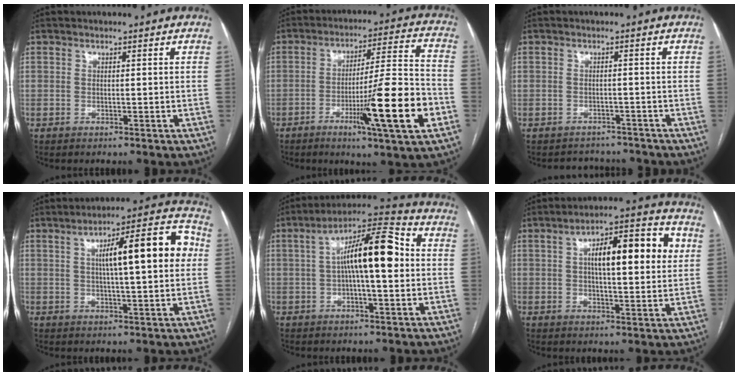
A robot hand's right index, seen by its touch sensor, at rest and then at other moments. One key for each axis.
{"total": 16.0, "fx": -5.9, "fy": -0.2, "fz": 14.9, "tx": -0.237, "ty": -0.012, "tz": -0.091}
{"total": 4.4, "fx": -3.9, "fy": 1.9, "fz": -0.9, "tx": 0.013, "ty": 0.019, "tz": -0.050}
{"total": 14.1, "fx": 2.5, "fy": 2.3, "fz": 13.7, "tx": -0.199, "ty": 0.038, "tz": 0.036}
{"total": 13.3, "fx": 1.1, "fy": 2.9, "fz": 13.0, "tx": -0.222, "ty": 0.037, "tz": 0.013}
{"total": 13.6, "fx": 3.3, "fy": 3.9, "fz": 12.6, "tx": -0.189, "ty": 0.032, "tz": 0.045}